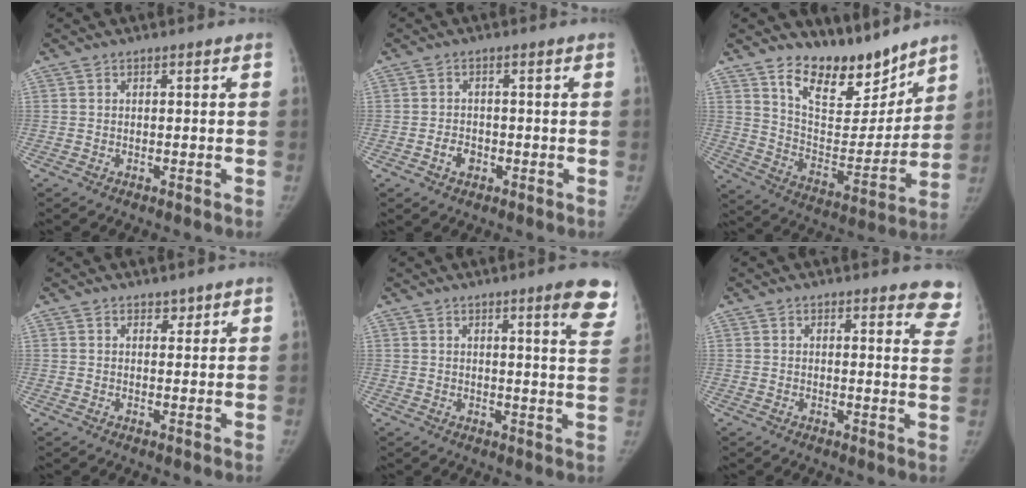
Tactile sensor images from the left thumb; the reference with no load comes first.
{"total": 2.7, "force": [-1.0, 2.1, 1.5], "torque": [-0.020, 0.008, -0.016]}
{"total": 16.1, "force": [13.0, 7.0, 6.5], "torque": [-0.050, -0.099, 0.224]}
{"total": 1.5, "force": [1.3, 0.8, 0.3], "torque": [0.009, -0.009, 0.017]}
{"total": 8.8, "force": [5.7, 0.9, 6.7], "torque": [-0.064, -0.029, 0.058]}
{"total": 7.9, "force": [7.1, 2.3, 2.7], "torque": [0.013, -0.037, 0.048]}